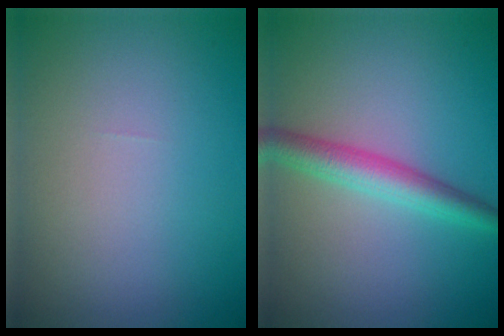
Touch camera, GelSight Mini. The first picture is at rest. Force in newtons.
{"total": 3.6, "press": 3.6, "slide": 0.1}